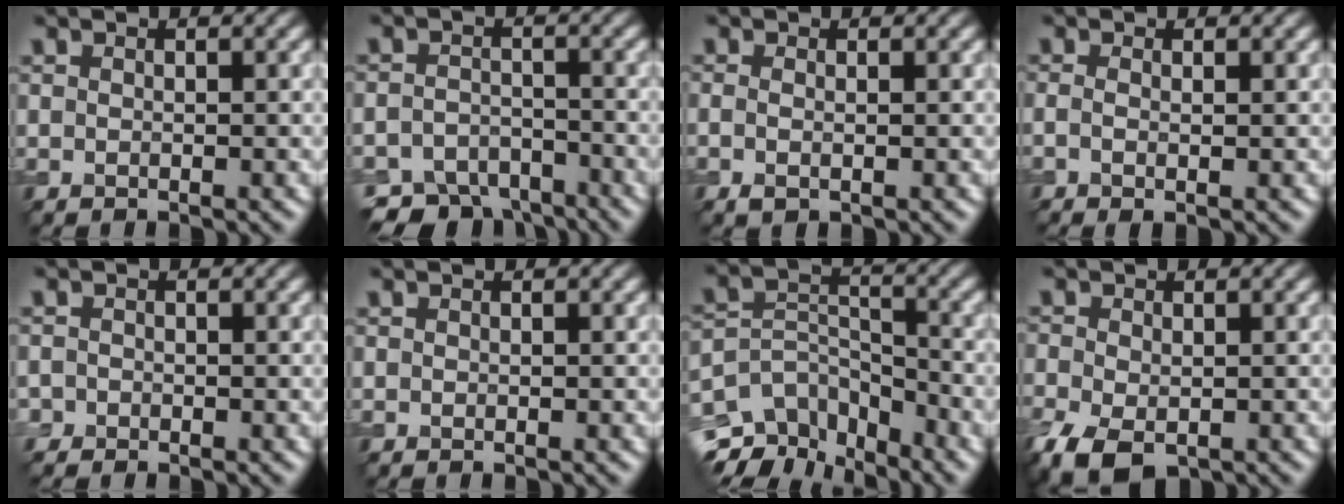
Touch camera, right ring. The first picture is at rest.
{"total": 5.6, "force": [-4.7, 2.6, 1.6], "torque": [-0.020, -0.010, -0.083]}
{"total": 1.3, "force": [-0.2, 0.6, 1.1], "torque": [-0.022, -0.006, -0.006]}
{"total": 1.9, "force": [0.0, 0.8, 1.7], "torque": [-0.030, -0.004, -0.011]}
{"total": 0.9, "force": [-0.6, 0.6, 0.0], "torque": [0.005, -0.003, -0.014]}
{"total": 0.0}
{"total": 7.8, "force": [-5.5, 4.0, 3.8], "torque": [-0.070, 0.003, -0.098]}
{"total": 4.9, "force": [-2.3, 2.9, 3.2], "torque": [-0.078, -0.015, -0.046]}